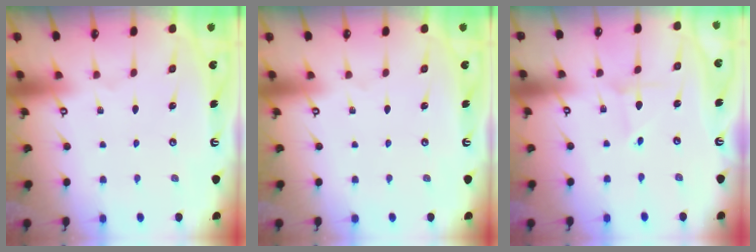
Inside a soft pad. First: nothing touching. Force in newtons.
{"total": 0.0}
{"total": 1.9, "press": 1.9, "slide": 0.3}